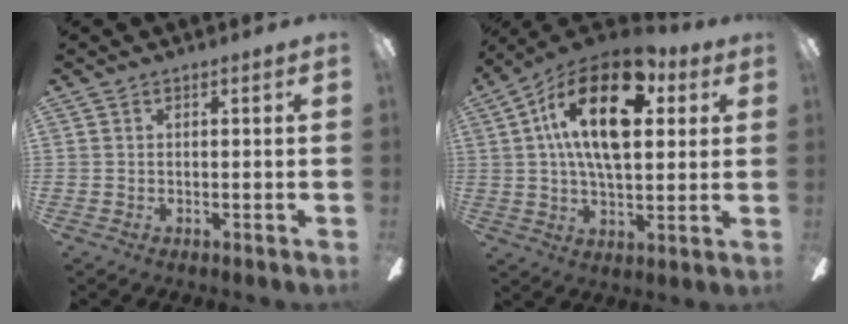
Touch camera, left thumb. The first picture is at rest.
{"total": 21.0, "force": [7.4, 10.3, 16.8], "torque": [-0.295, -0.011, 0.115]}